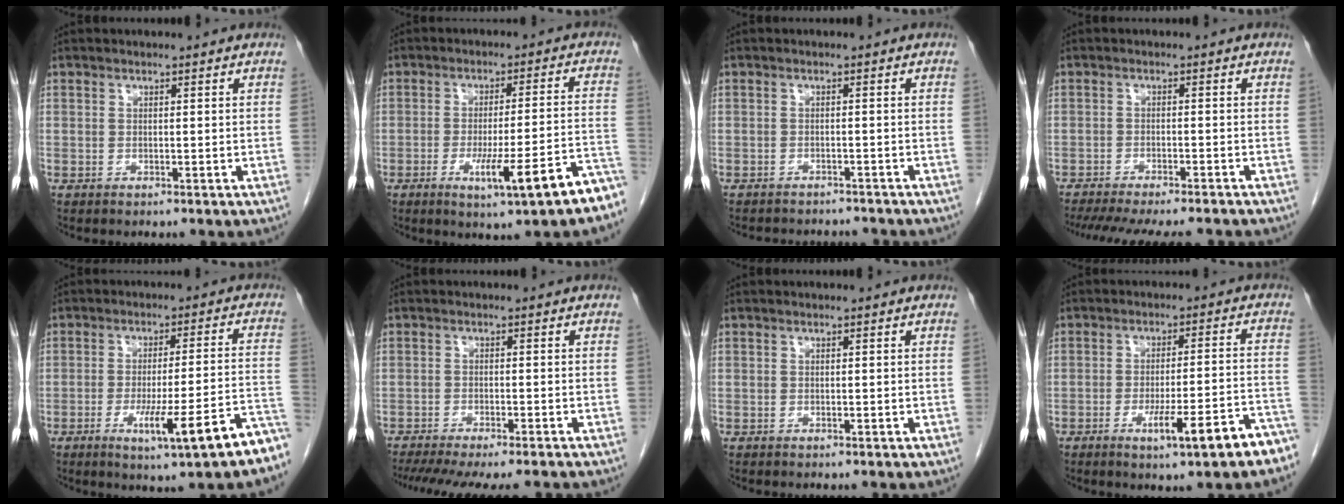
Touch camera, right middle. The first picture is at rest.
{"total": 11.6, "force": [-6.6, 0.4, 9.6], "torque": [-0.134, 0.003, -0.089]}
{"total": 7.2, "force": [-6.8, 2.0, 1.4], "torque": [-0.021, 0.001, -0.080]}
{"total": 16.3, "force": [-14.2, 2.6, 7.4], "torque": [-0.145, -0.028, -0.192]}
{"total": 12.3, "force": [-7.0, 0.3, 10.1], "torque": [-0.132, 0.003, -0.095]}
{"total": 14.5, "force": [-12.6, 1.8, 6.9], "torque": [-0.120, -0.028, -0.171]}
{"total": 0.0}
{"total": 9.9, "force": [-5.9, 0.5, 7.9], "torque": [-0.114, 0.006, -0.080]}